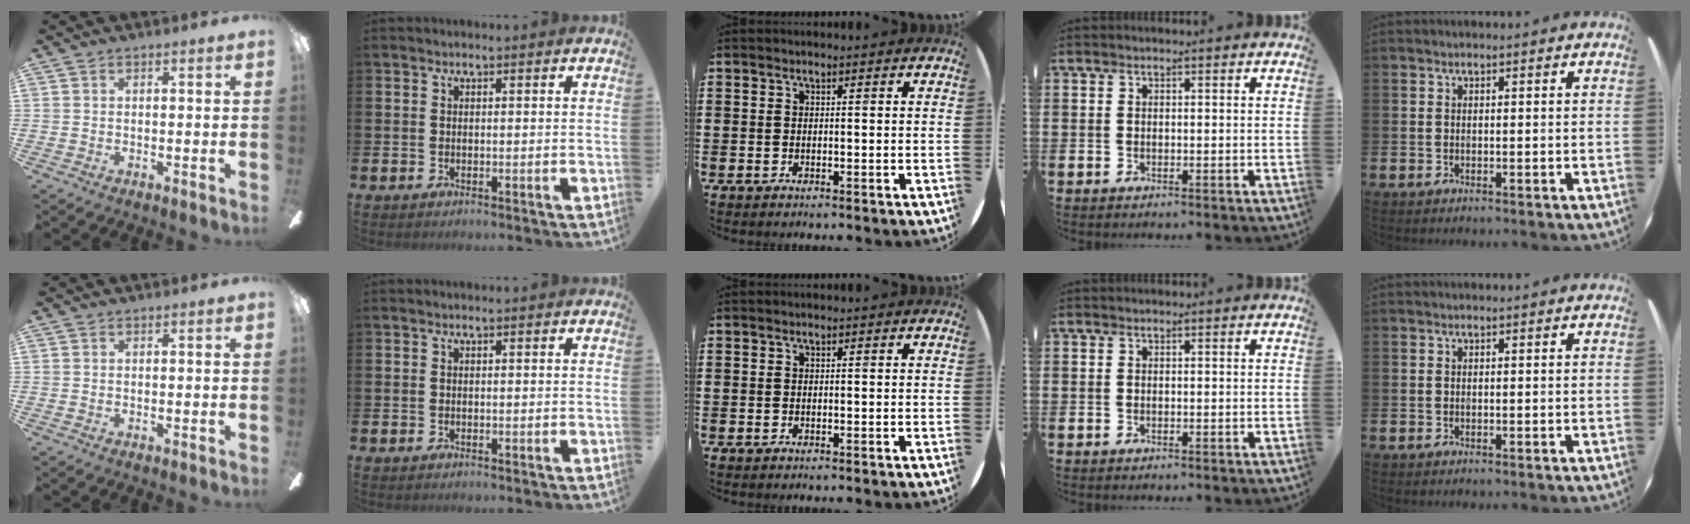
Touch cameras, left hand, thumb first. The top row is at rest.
{}